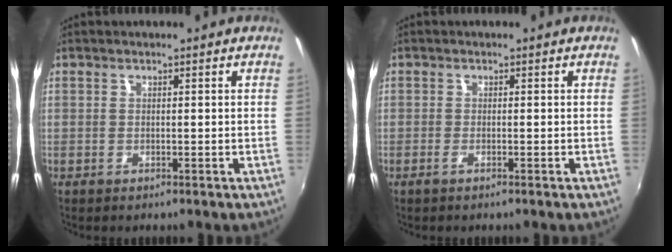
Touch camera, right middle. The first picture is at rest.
{"total": 1.1, "force": [-0.8, -0.2, 0.8], "torque": [-0.018, -0.003, -0.016]}